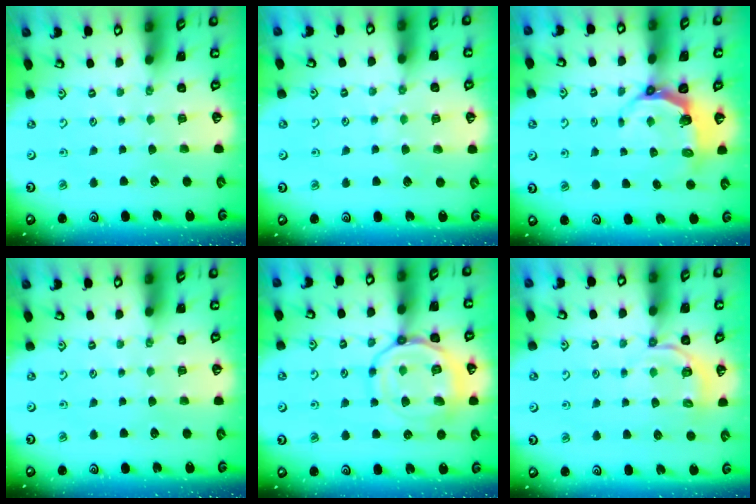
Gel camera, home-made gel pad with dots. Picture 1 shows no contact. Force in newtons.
{"total": 5.9, "press": 5.9, "slide": 0.5}
{"total": 5.2, "press": 3.8, "slide": 3.5}
{"total": 0.0}
{"total": 15.7, "press": 15.6, "slide": 1.5}
{"total": 5.8, "press": 5.5, "slide": 1.9}